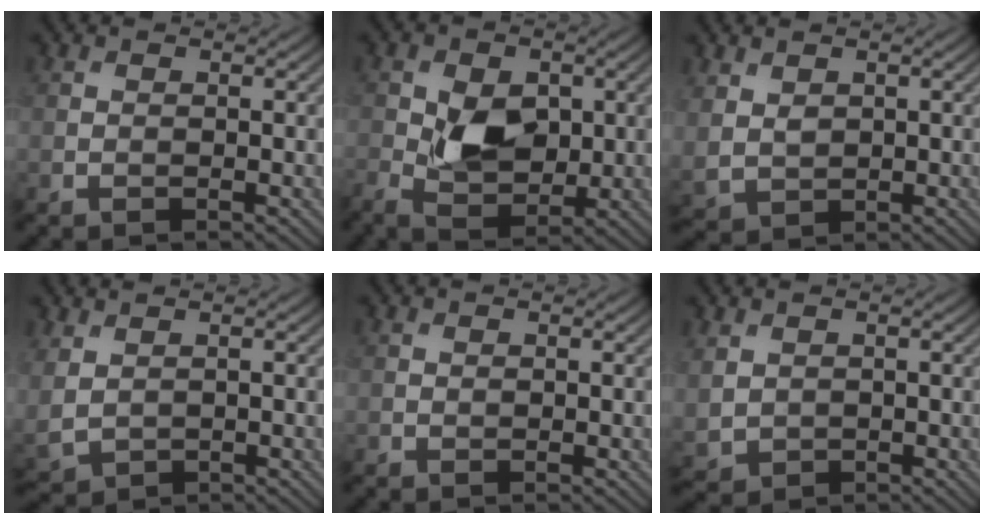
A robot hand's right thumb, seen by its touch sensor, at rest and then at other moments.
{"total": 6.3, "force": [-0.1, 4.3, 4.6], "torque": [-0.089, -0.006, -0.003]}
{"total": 3.1, "force": [1.4, 2.1, 1.8], "torque": [-0.056, -0.005, 0.032]}
{"total": 3.2, "force": [0.9, 2.2, 2.1], "torque": [-0.067, -0.005, 0.027]}
{"total": 0.0}
{"total": 2.7, "force": [0.7, 2.2, 1.2], "torque": [-0.048, -0.009, 0.021]}